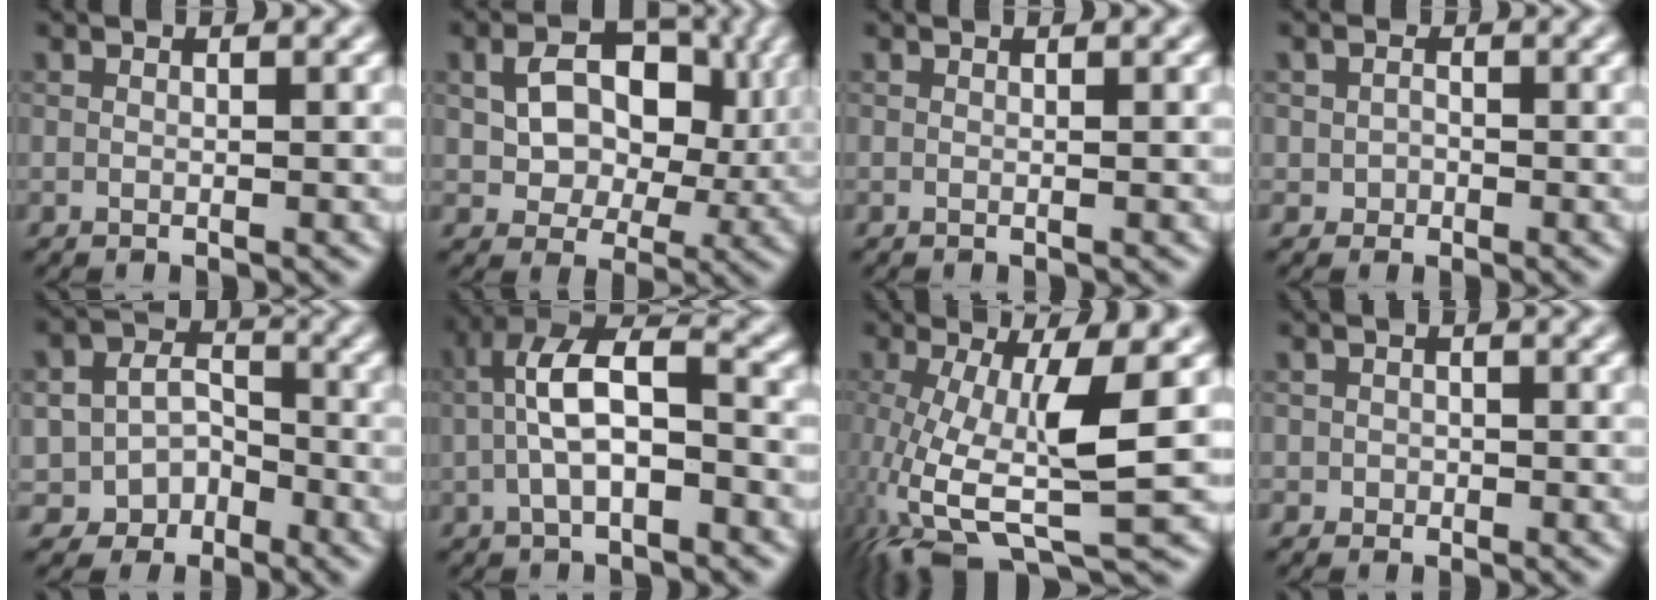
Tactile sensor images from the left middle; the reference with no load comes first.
{"total": 7.7, "force": [1.4, 5.3, 5.4], "torque": [-0.081, 0.001, 0.019]}
{"total": 0.0}
{"total": 1.5, "force": [-0.2, 1.4, 0.3], "torque": [0.006, 0.001, -0.010]}
{"total": 4.1, "force": [-1.8, 3.5, 1.4], "torque": [-0.003, 0.007, -0.037]}
{"total": 6.4, "force": [-1.1, 2.9, 5.6], "torque": [-0.119, 0.020, -0.024]}
{"total": 9.3, "force": [-1.4, 2.4, 8.9], "torque": [-0.179, -0.005, -0.031]}
{"total": 1.0, "force": [-0.2, 1.0, 0.0], "torque": [0.008, -0.001, -0.006]}